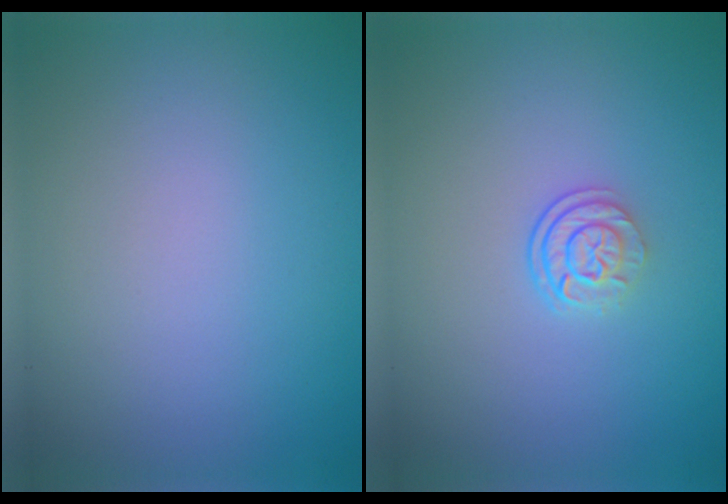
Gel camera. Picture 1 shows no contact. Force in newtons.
{"total": 2.5, "press": 1.8, "slide": 1.8}